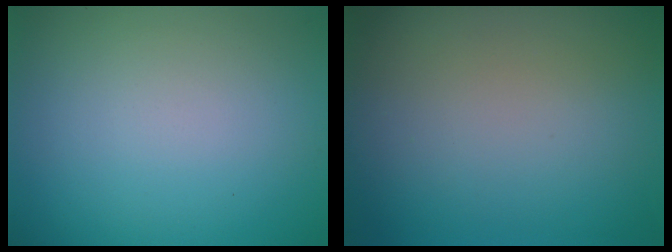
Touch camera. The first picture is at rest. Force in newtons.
{"total": 0.0}